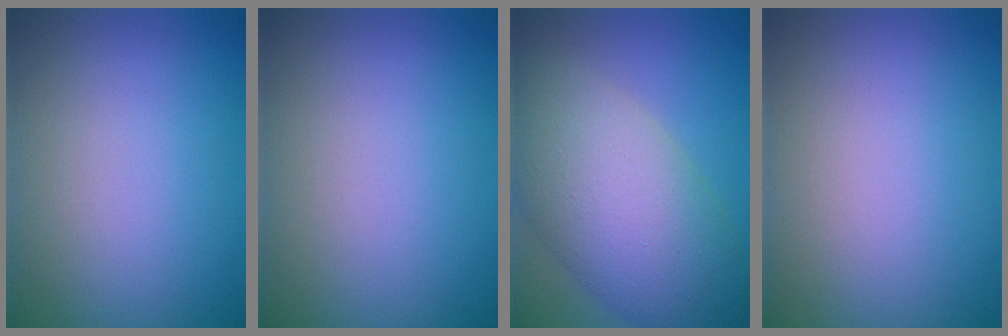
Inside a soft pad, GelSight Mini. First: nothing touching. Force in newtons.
{"total": 0.0}
{"total": 10.7, "press": 10.7, "slide": 0.4}
{"total": 0.0}